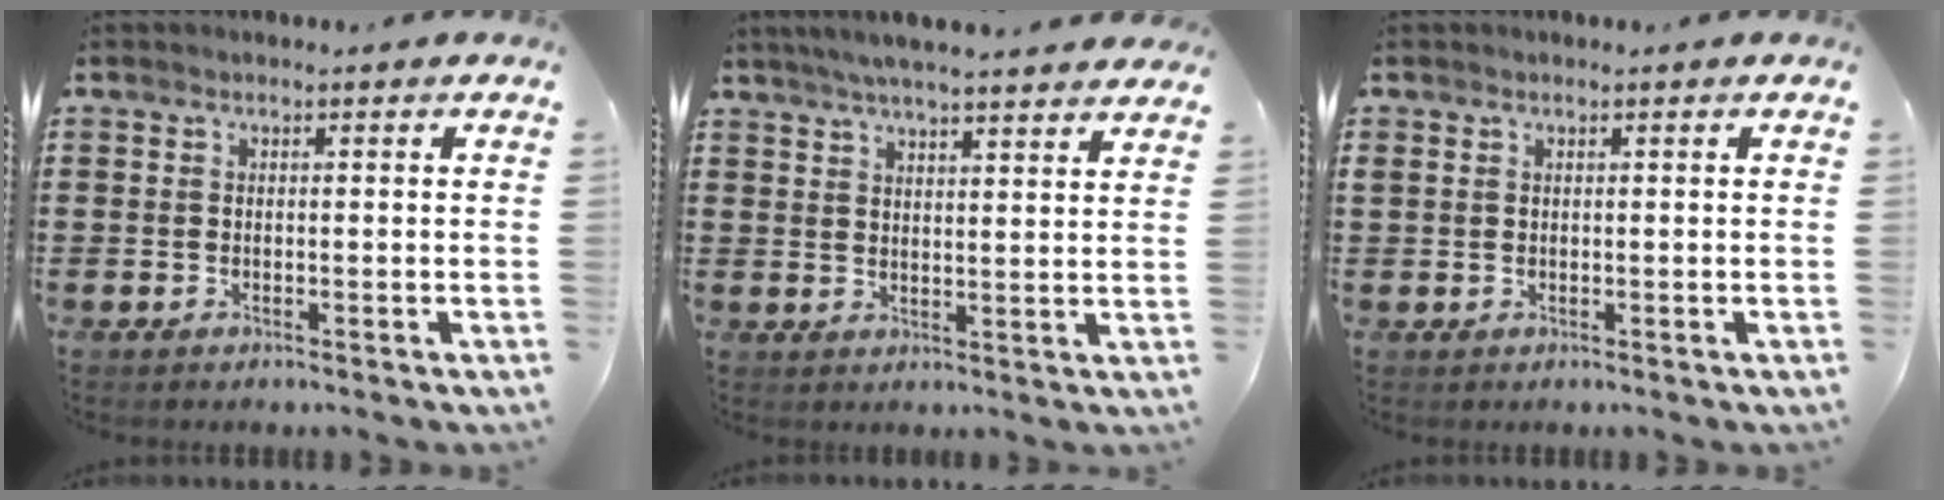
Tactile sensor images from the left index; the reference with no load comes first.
{"total": 4.9, "force": [4.5, -0.2, 1.9], "torque": [-0.049, -0.014, 0.080]}
{"total": 0.6, "force": [0.3, 0.5, 0.3], "torque": [-0.008, 0.005, 0.006]}